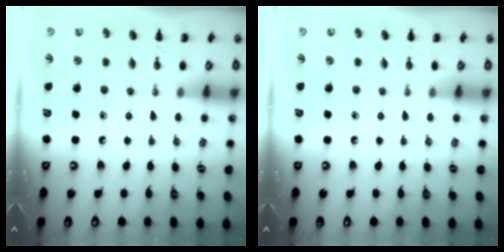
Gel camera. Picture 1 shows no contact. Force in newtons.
{"total": 0.0}